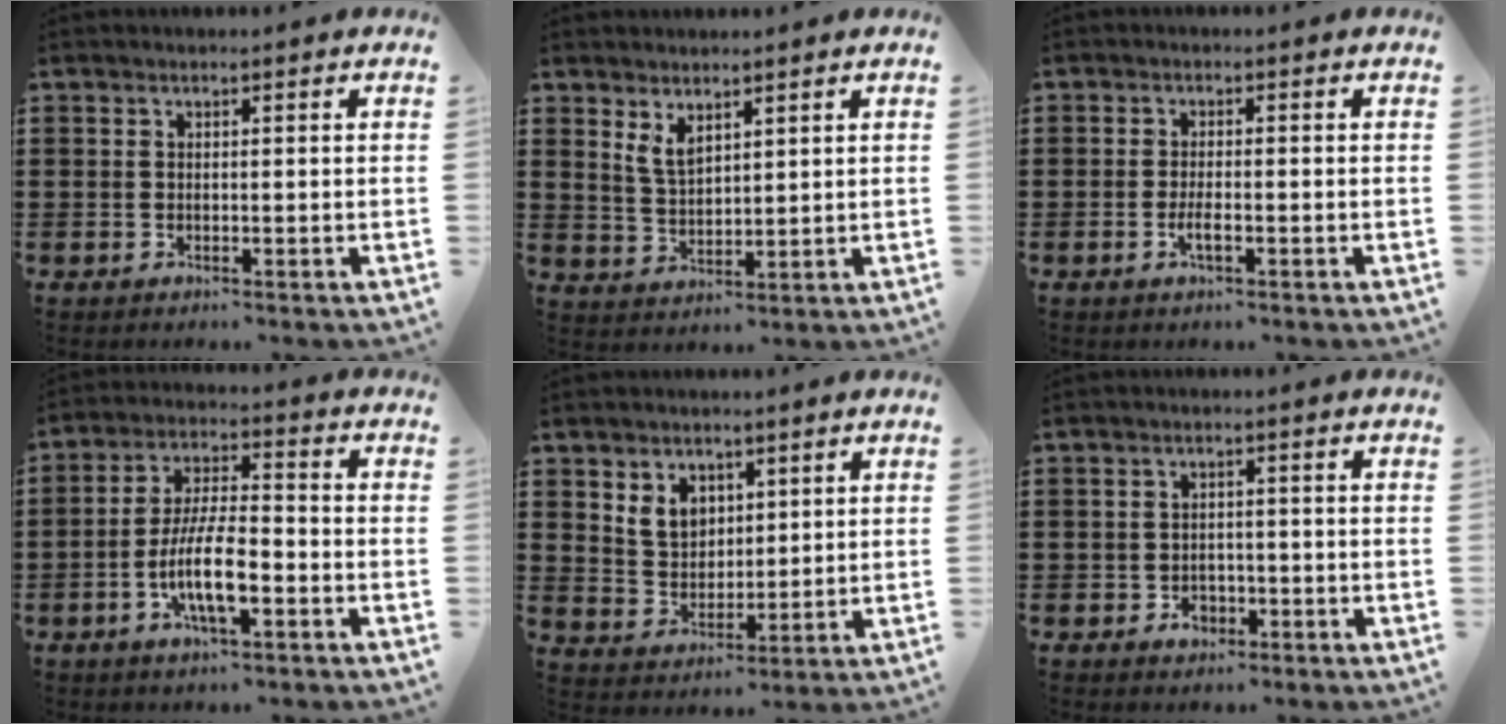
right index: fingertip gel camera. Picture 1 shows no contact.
{"total": 3.7, "force": [2.4, 1.6, 2.3], "torque": [-0.051, 0.001, 0.045]}
{"total": 2.3, "force": [-1.0, 0.5, 2.1], "torque": [-0.044, -0.004, -0.019]}
{"total": 9.6, "force": [-3.4, 3.0, 8.5], "torque": [-0.179, -0.006, -0.066]}
{"total": 5.2, "force": [2.6, 4.0, 2.0], "torque": [-0.058, 0.014, 0.048]}
{"total": 2.4, "force": [-1.3, 1.7, 1.2], "torque": [-0.025, 0.001, -0.027]}